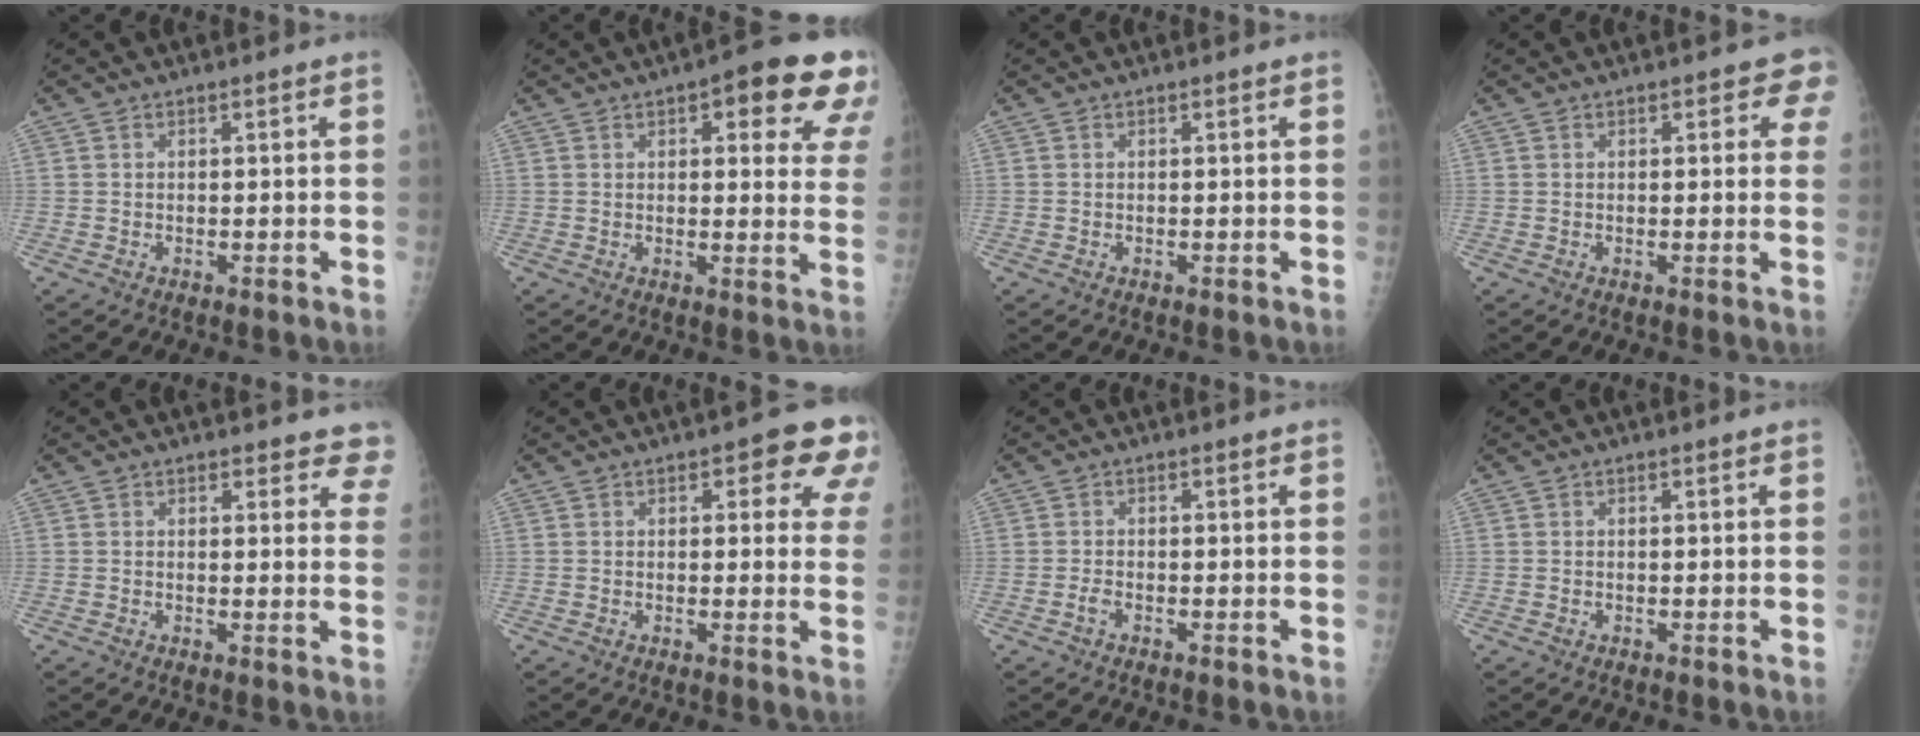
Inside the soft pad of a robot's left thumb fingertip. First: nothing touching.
{"total": 15.1, "force": [7.9, 5.4, 11.7], "torque": [-0.104, -0.025, 0.084]}
{"total": 0.0}
{"total": 4.3, "force": [2.4, 2.4, 2.7], "torque": [0.007, -0.005, 0.015]}
{"total": 6.9, "force": [6.3, 2.6, 1.1], "torque": [0.041, -0.025, 0.043]}
{"total": 8.7, "force": [4.3, 4.0, 6.5], "torque": [-0.026, -0.011, 0.039]}
{"total": 1.1, "force": [-0.6, 0.5, 0.8], "torque": [-0.016, 0.000, -0.013]}
{"total": 0.0}